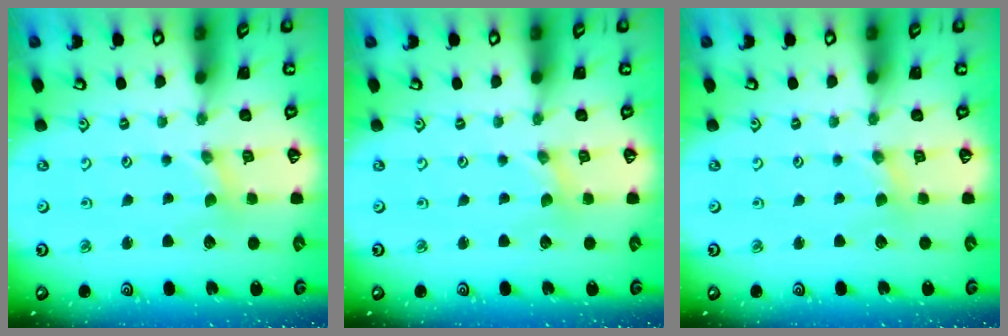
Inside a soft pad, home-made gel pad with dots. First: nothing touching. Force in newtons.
{"total": 0.0}
{"total": 0.5, "press": 0.5, "slide": 0.1}